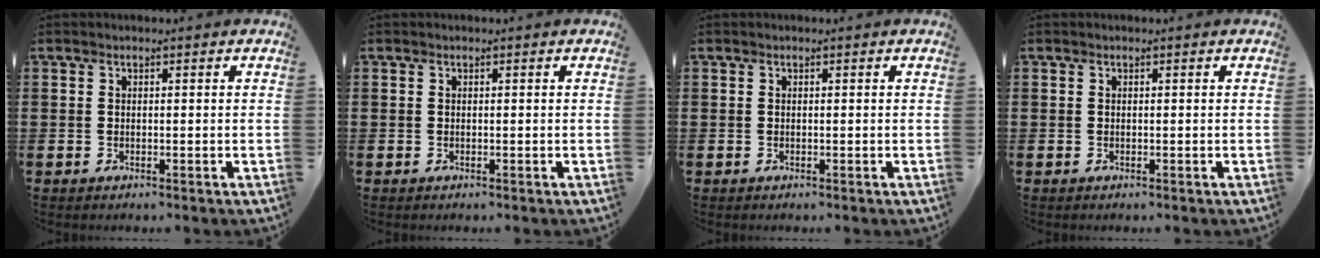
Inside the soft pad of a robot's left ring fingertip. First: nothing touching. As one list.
[{"total": 0.0}, {"total": 0.0}, {"total": 0.0}]